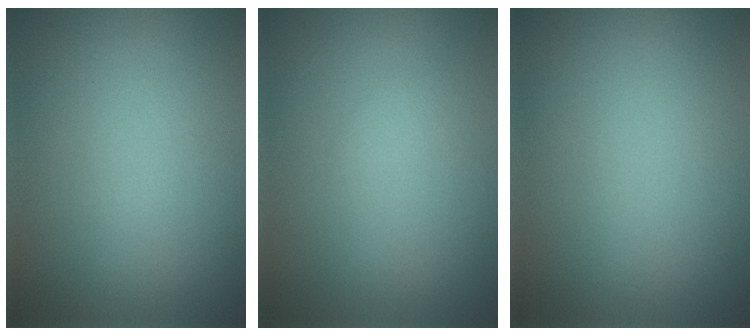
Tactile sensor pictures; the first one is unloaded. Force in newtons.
{"total": 0.5, "press": 0.5, "slide": 0.0}
{"total": 0.0}